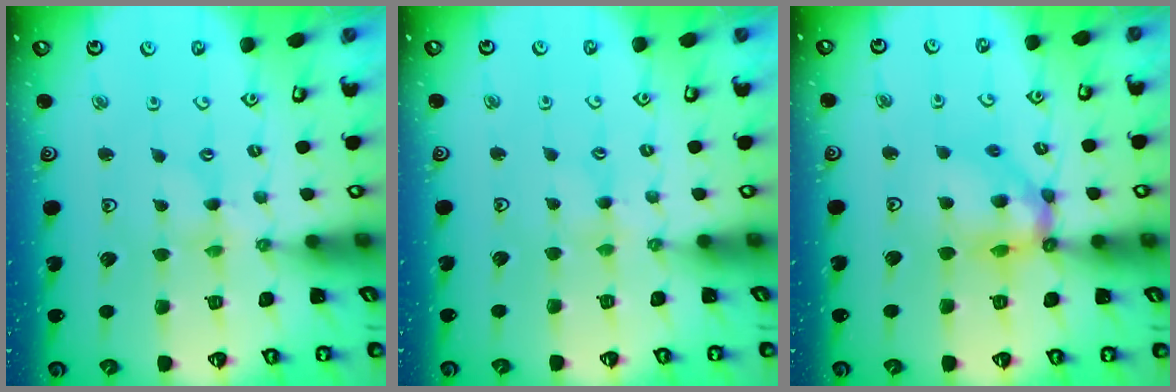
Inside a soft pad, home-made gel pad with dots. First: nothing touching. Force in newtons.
{"total": 1.3, "press": 1.3, "slide": 0.3}
{"total": 12.8, "press": 12.8, "slide": 1.2}